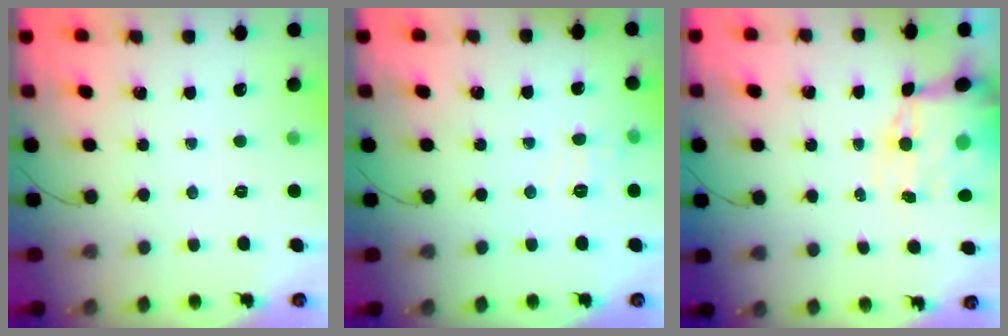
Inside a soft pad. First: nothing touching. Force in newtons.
{"total": 5.6, "press": 5.4, "slide": 1.6}
{"total": 11.6, "press": 11.2, "slide": 3.0}